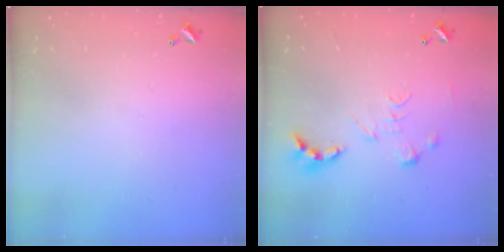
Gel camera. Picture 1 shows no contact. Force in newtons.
{"total": 0.0}